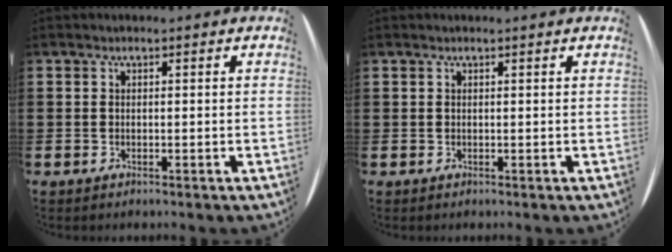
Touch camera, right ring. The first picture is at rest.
{"total": 0.0}